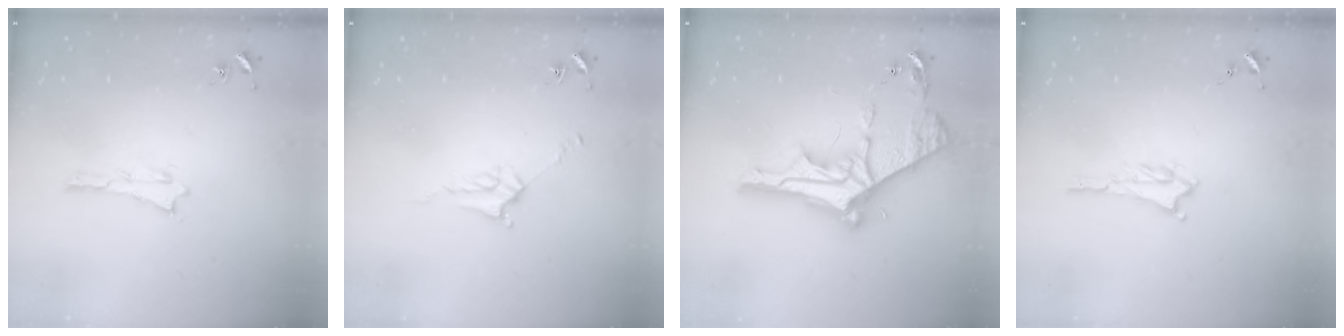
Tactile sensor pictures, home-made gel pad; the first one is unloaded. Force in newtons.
{"total": 3.5, "press": 3.5, "slide": 0.3}
{"total": 11.8, "press": 11.7, "slide": 1.2}
{"total": 1.5, "press": 1.5, "slide": 0.3}